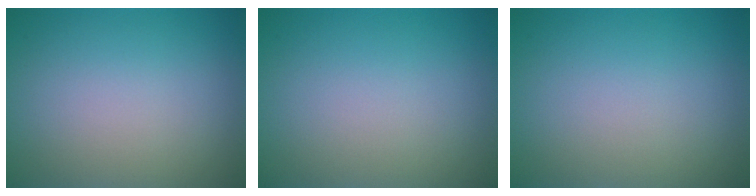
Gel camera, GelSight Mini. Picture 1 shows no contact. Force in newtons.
{"total": 0.0}
{"total": 0.0}